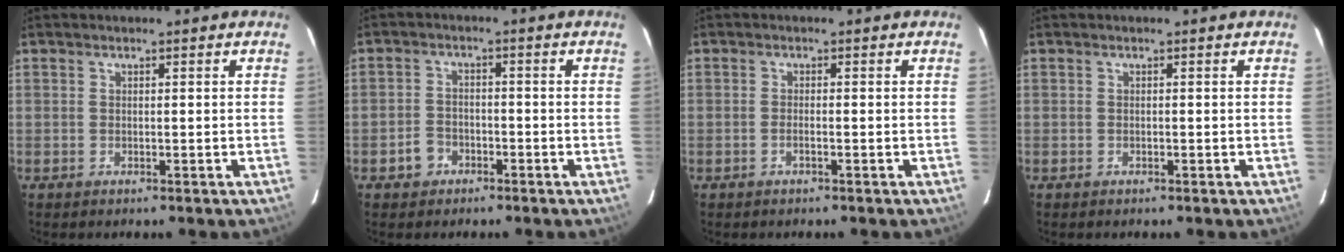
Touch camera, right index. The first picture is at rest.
{"total": 3.1, "force": [-1.7, 2.5, 0.9], "torque": [-0.014, 0.008, -0.030]}
{"total": 0.9, "force": [-0.4, 0.0, 0.8], "torque": [-0.016, 0.001, -0.008]}
{"total": 0.0}